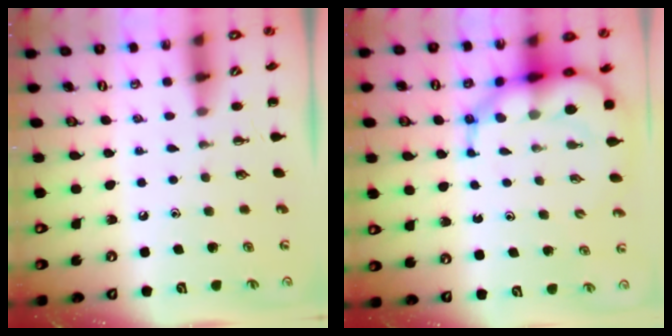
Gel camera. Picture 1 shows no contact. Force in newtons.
{"total": 10.7, "press": 10.3, "slide": 3.1}